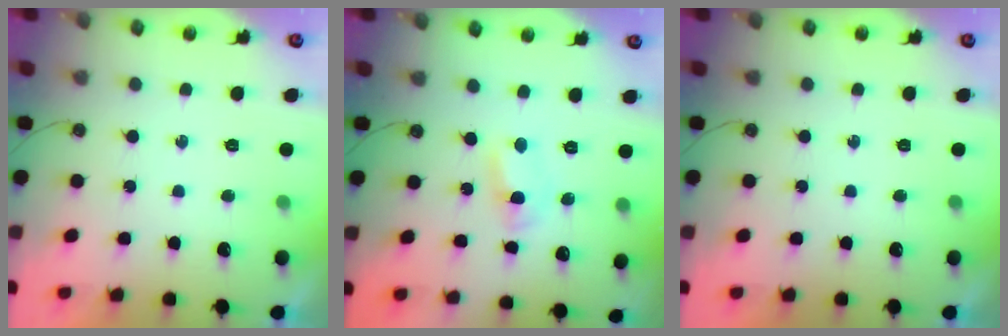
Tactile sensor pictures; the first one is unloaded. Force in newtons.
{"total": 2.7, "press": 2.7, "slide": 0.3}
{"total": 0.0}